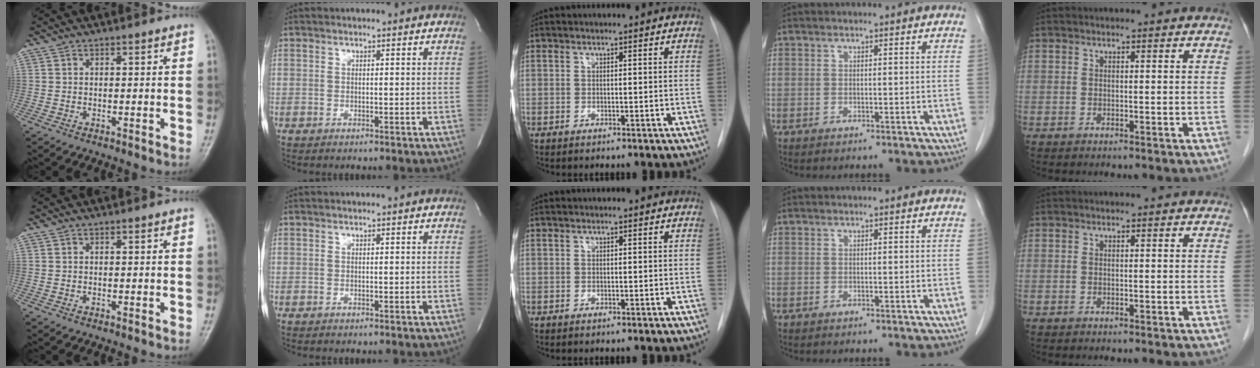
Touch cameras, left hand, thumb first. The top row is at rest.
{}